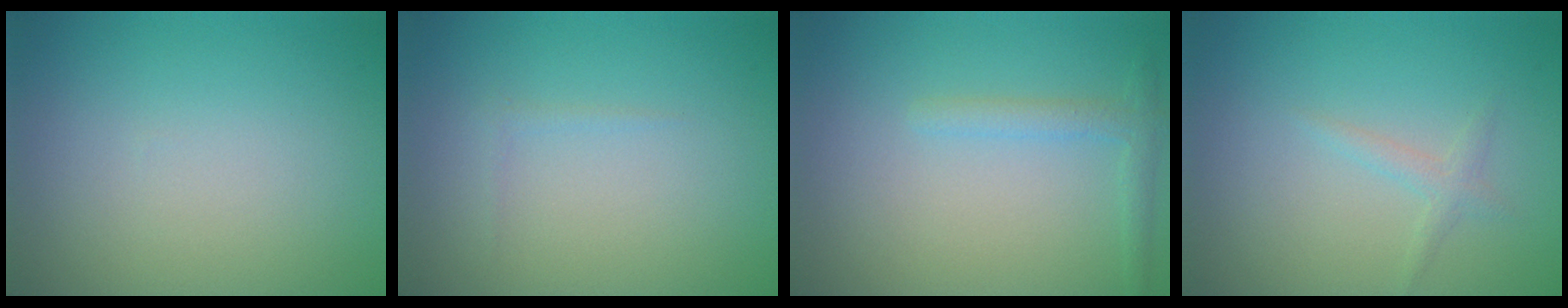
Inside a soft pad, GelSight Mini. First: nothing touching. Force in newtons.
{"total": 0.5, "press": 0.5, "slide": 0.1}
{"total": 1.7, "press": 1.7, "slide": 0.1}
{"total": 1.1, "press": 1.1, "slide": 0.1}